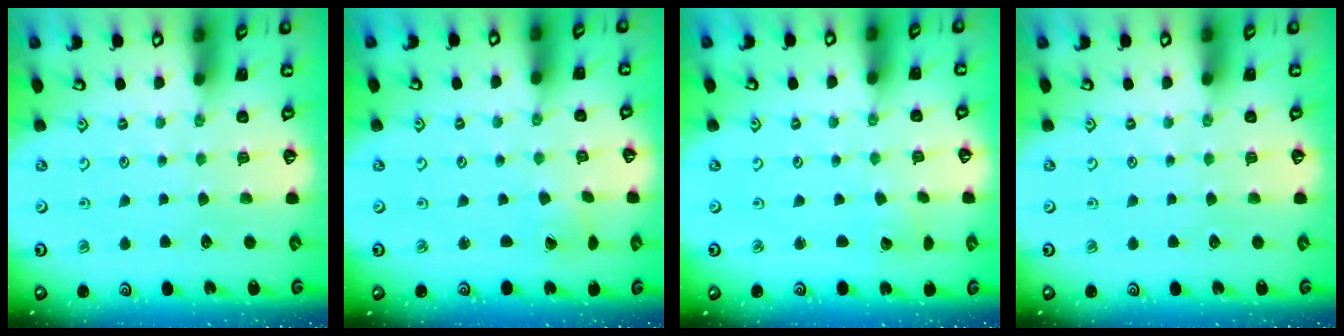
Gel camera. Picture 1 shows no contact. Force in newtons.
{"total": 0.9, "press": 0.8, "slide": 0.4}
{"total": 1.5, "press": 1.5, "slide": 0.0}
{"total": 0.0}